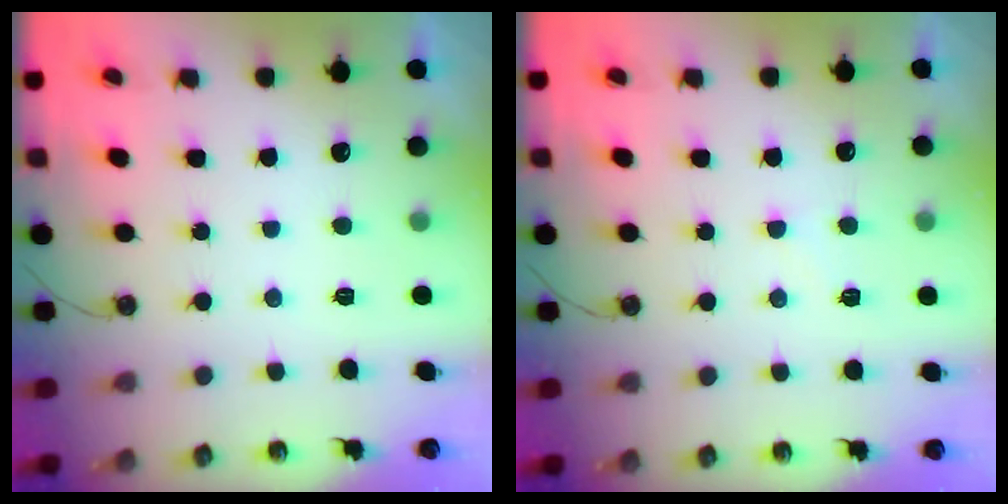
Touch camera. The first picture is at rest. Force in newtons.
{"total": 5.8, "press": 5.8, "slide": 0.6}